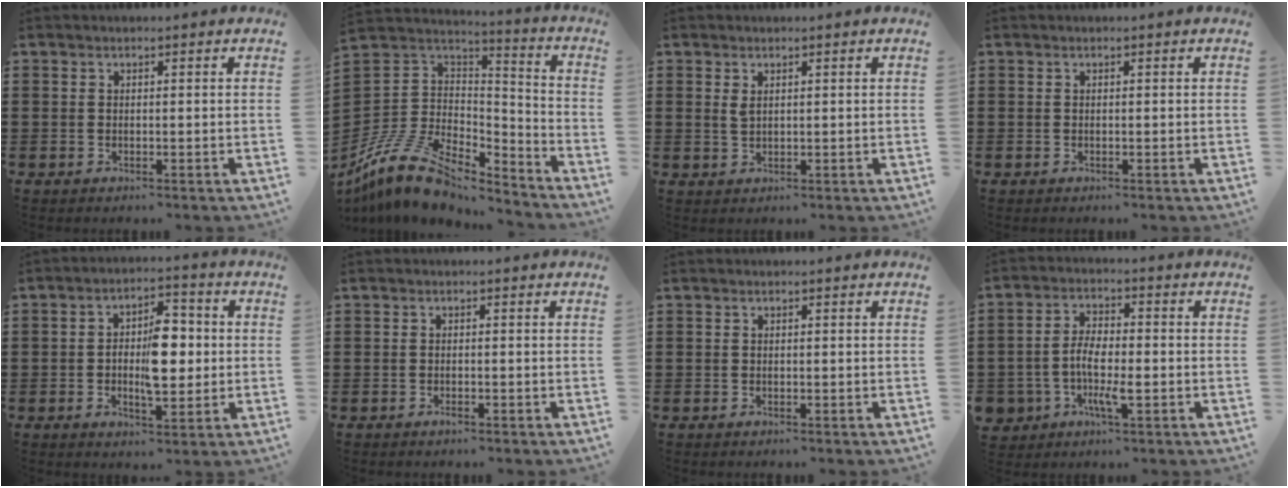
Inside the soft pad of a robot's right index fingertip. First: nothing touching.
{"total": 11.7, "force": [-8.1, 5.6, 6.2], "torque": [-0.155, 0.016, -0.161]}
{"total": 1.6, "force": [0.9, 0.7, 1.1], "torque": [-0.024, 0.003, 0.016]}
{"total": 0.0}
{"total": 7.7, "force": [-0.2, 3.5, 6.8], "torque": [-0.107, 0.005, -0.006]}
{"total": 0.7, "force": [-0.5, 0.1, 0.5], "torque": [-0.011, -0.004, -0.008]}
{"total": 0.0}
{"total": 5.6, "force": [-1.9, 3.0, 4.4], "torque": [-0.106, 0.002, -0.042]}